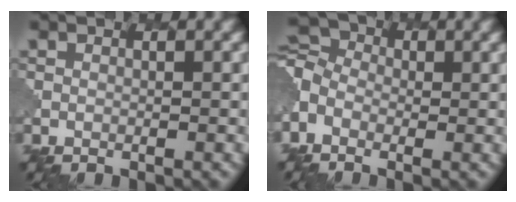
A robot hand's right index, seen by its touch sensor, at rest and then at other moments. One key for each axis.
{"total": 4.1, "fx": -1.6, "fy": 3.0, "fz": 2.4, "tx": -0.059, "ty": 0.000, "tz": -0.039}